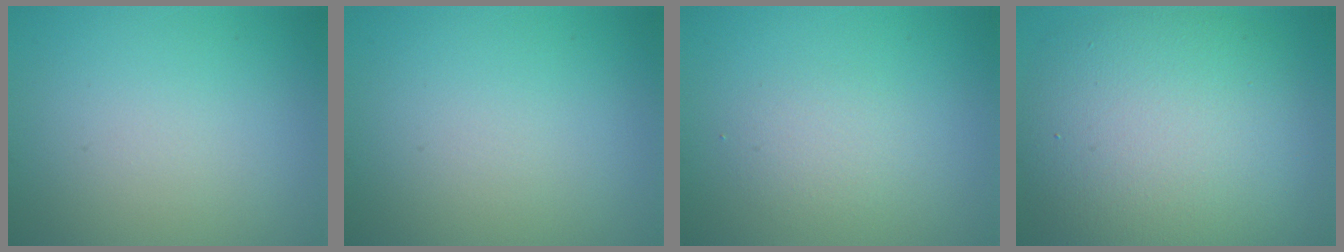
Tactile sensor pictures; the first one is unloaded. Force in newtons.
{"total": 0.0}
{"total": 1.6, "press": 1.6, "slide": 0.1}
{"total": 11.3, "press": 11.3, "slide": 0.7}